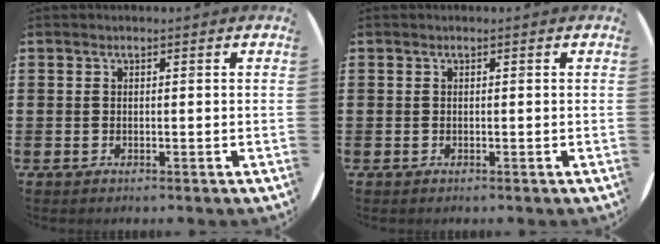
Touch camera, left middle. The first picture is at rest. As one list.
[{"total": 0.0}]